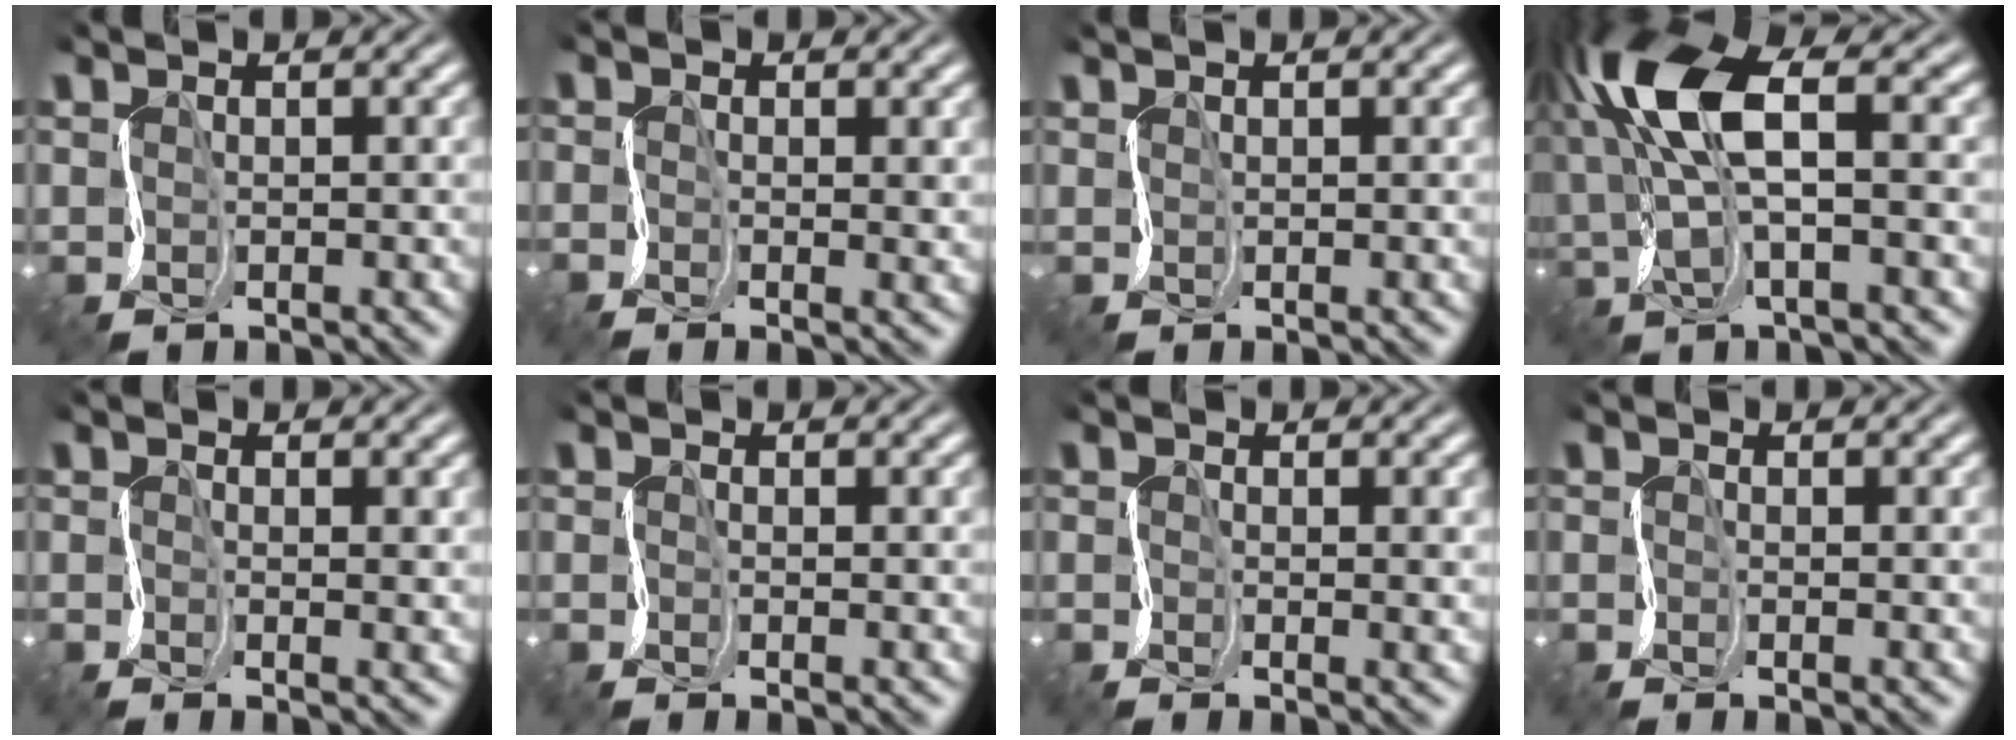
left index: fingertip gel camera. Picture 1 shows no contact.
{"total": 1.2, "force": [0.2, -0.1, 1.2], "torque": [-0.018, 0.002, -0.004]}
{"total": 0.7, "force": [0.5, -0.3, 0.4], "torque": [-0.007, 0.007, 0.007]}
{"total": 9.7, "force": [2.4, 3.4, 8.8], "torque": [-0.204, 0.016, 0.035]}
{"total": 1.2, "force": [0.2, 0.0, 1.2], "torque": [-0.014, 0.003, -0.006]}
{"total": 0.8, "force": [-0.2, 0.0, 0.8], "torque": [-0.002, 0.004, -0.017]}
{"total": 1.7, "force": [0.2, 0.2, 1.7], "torque": [-0.019, 0.004, -0.010]}
{"total": 1.0, "force": [-0.4, 0.0, 0.9], "torque": [-0.003, 0.006, -0.018]}